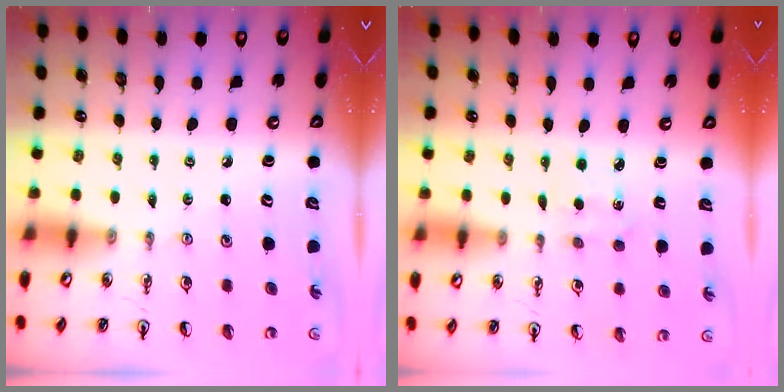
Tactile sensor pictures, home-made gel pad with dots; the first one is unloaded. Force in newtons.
{"total": 2.2, "press": 2.2, "slide": 0.3}